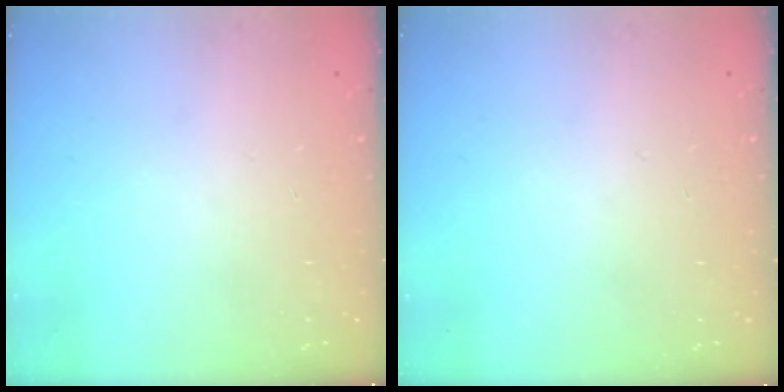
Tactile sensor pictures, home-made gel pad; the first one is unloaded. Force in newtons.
{"total": 0.0}